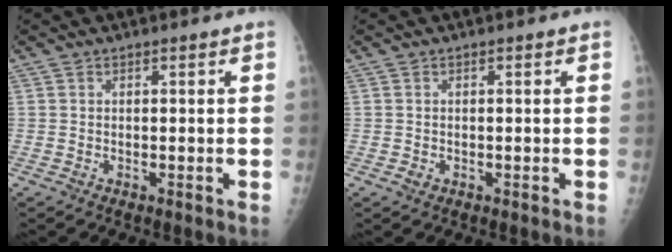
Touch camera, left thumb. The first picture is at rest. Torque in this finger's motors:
{"motor_torque": [-0.02, 0.00, 0.00, 0.00, 0.00]}